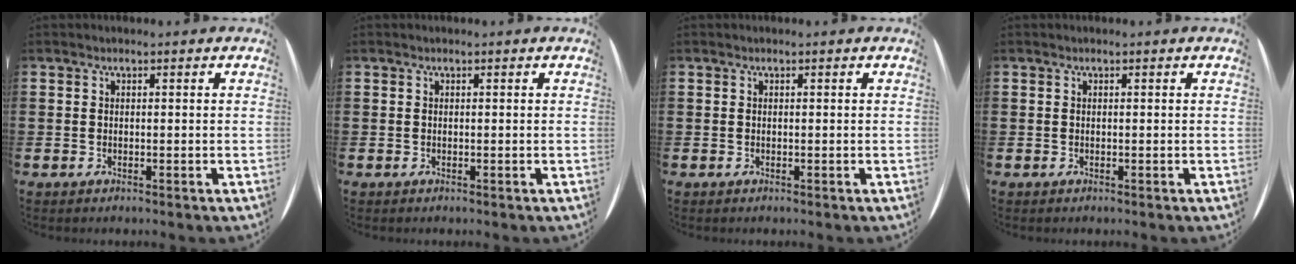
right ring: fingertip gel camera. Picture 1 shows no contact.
{"total": 0.0}
{"total": 0.0}
{"total": 0.0}